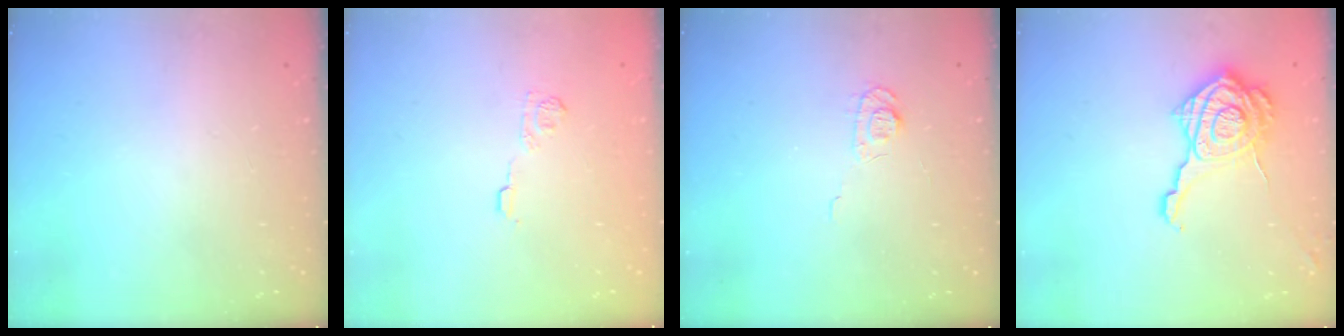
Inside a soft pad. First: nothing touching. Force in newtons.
{"total": 7.0, "press": 6.9, "slide": 1.4}
{"total": 5.5, "press": 5.4, "slide": 0.9}
{"total": 17.4, "press": 17.3, "slide": 1.0}